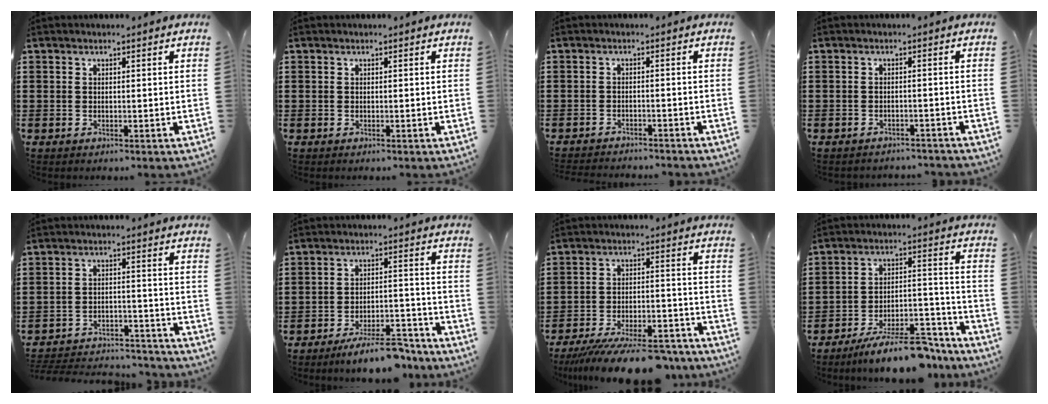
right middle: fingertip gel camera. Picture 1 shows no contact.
{"total": 0.0}
{"total": 1.9, "force": [-1.9, -0.1, 0.1], "torque": [-0.007, -0.002, -0.039]}
{"total": 1.5, "force": [-1.5, 0.1, 0.1], "torque": [-0.009, -0.001, -0.032]}
{"total": 4.3, "force": [-4.2, 0.7, 0.7], "torque": [-0.024, 0.000, -0.089]}
{"total": 7.7, "force": [-6.9, 1.2, 3.2], "torque": [-0.045, 0.013, -0.125]}
{"total": 11.0, "force": [-9.8, 1.1, 4.8], "torque": [-0.077, 0.018, -0.185]}
{"total": 10.6, "force": [-9.1, 1.9, 5.0], "torque": [-0.063, 0.036, -0.162]}